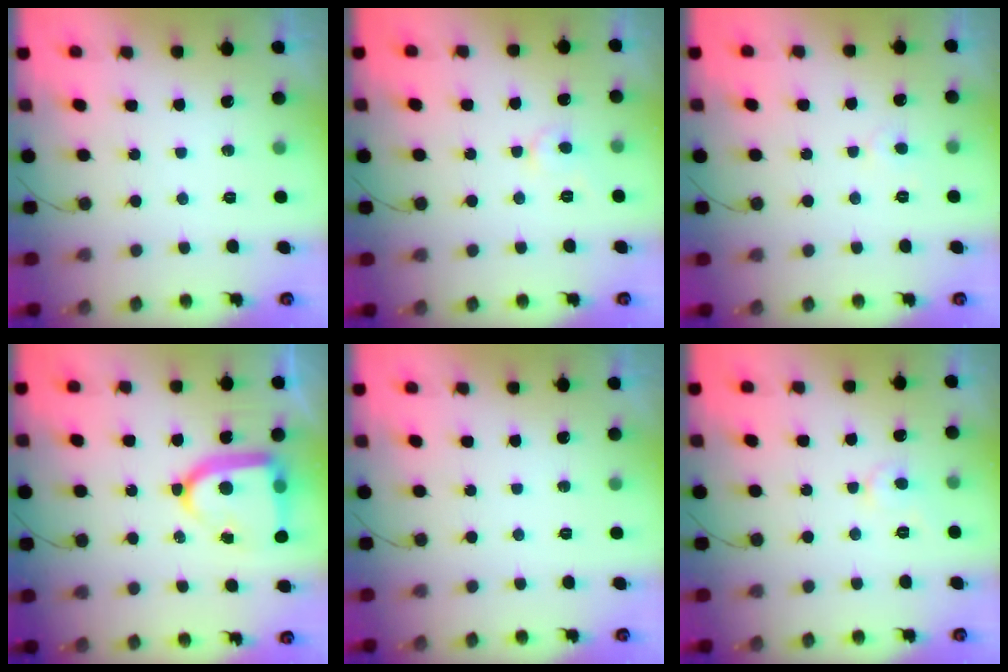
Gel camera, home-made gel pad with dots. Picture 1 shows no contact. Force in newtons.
{"total": 3.6, "press": 3.6, "slide": 0.3}
{"total": 3.3, "press": 3.3, "slide": 0.3}
{"total": 15.7, "press": 15.6, "slide": 1.6}
{"total": 0.0}
{"total": 3.6, "press": 3.6, "slide": 0.3}